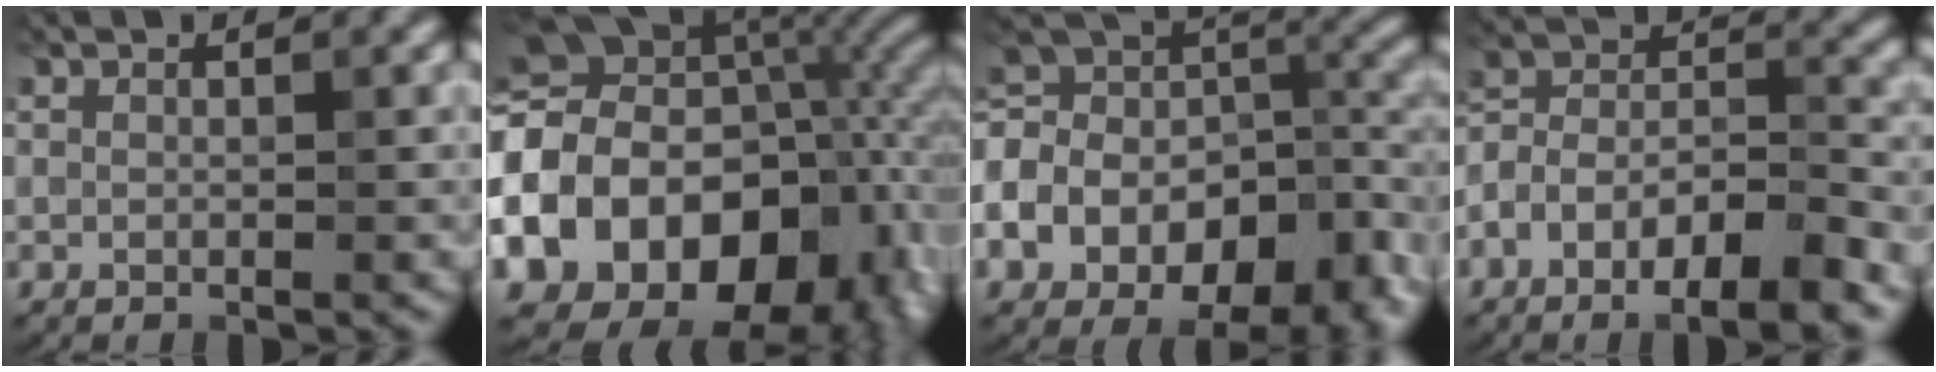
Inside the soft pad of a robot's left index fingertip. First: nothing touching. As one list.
[{"total": 19.3, "force": [-5.5, 14.3, 11.7], "torque": [-0.219, -0.010, -0.090]}, {"total": 16.7, "force": [-5.5, 10.9, 11.4], "torque": [-0.240, -0.002, -0.073]}, {"total": 9.9, "force": [-5.7, 4.4, 6.8], "torque": [-0.111, 0.006, -0.106]}]